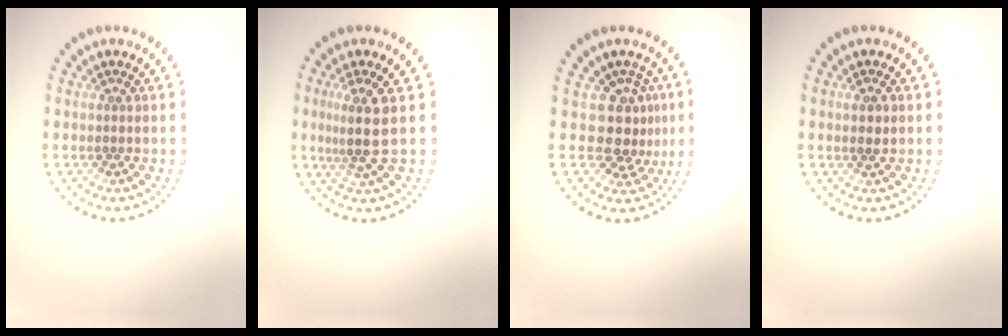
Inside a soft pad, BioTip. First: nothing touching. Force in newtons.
{"total": 3.3, "press": 2.5, "slide": 2.2}
{"total": 3.4, "press": 2.5, "slide": 2.3}
{"total": 0.8, "press": 0.7, "slide": 0.4}